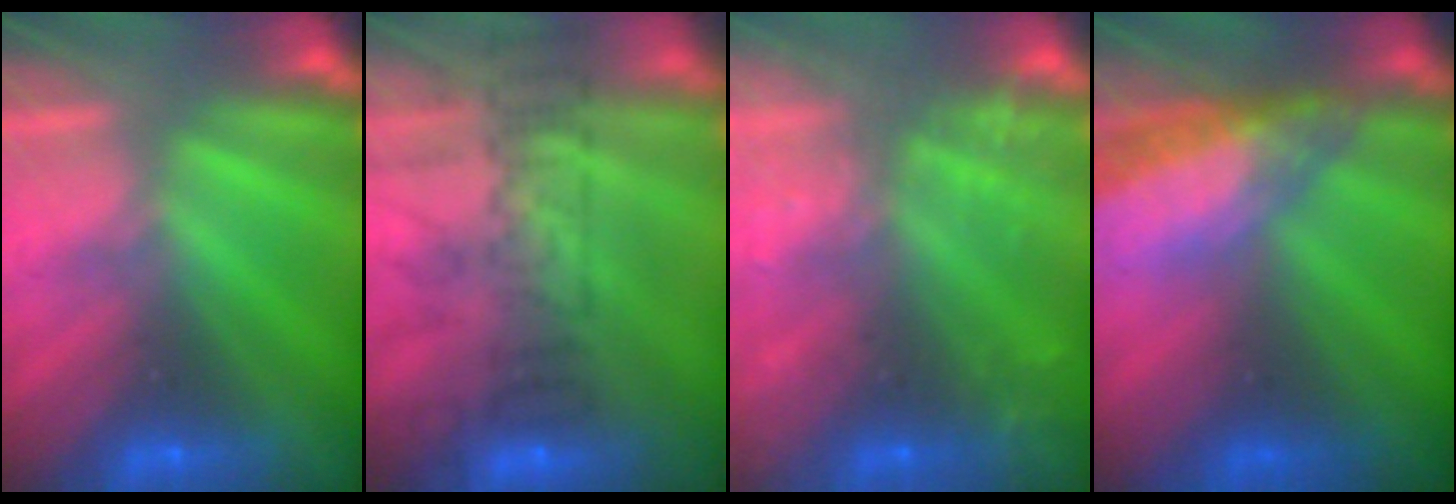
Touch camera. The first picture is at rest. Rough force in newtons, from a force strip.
{"total": 8.7}
{"total": 6.7}
{"total": 8.0}